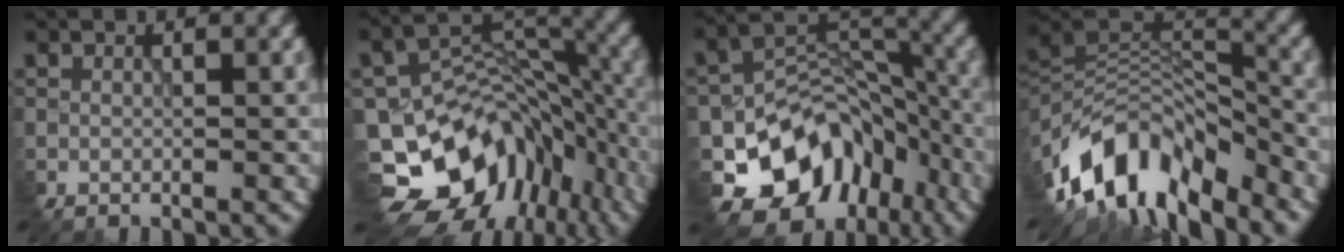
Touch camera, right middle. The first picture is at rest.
{"total": 12.4, "force": [-7.3, 8.2, 5.9], "torque": [-0.113, -0.005, -0.114]}
{"total": 10.0, "force": [-5.4, 7.2, 4.3], "torque": [-0.062, -0.004, -0.083]}
{"total": 11.4, "force": [-8.0, 5.1, 6.4], "torque": [-0.131, 0.012, -0.147]}